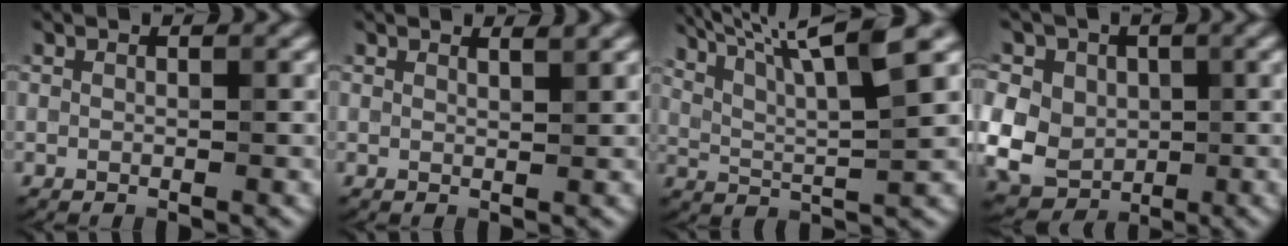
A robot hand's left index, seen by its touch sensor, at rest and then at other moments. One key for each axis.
{"total": 1.2, "fx": 1.1, "fy": 0.1, "fz": 0.4, "tx": -0.001, "ty": 0.001, "tz": 0.016}
{"total": 8.7, "fx": 5.7, "fy": 1.3, "fz": 6.5, "tx": -0.110, "ty": 0.020, "tz": 0.091}
{"total": 13.9, "fx": 2.9, "fy": 11.8, "fz": 6.8, "tx": -0.138, "ty": 0.033, "tz": 0.020}